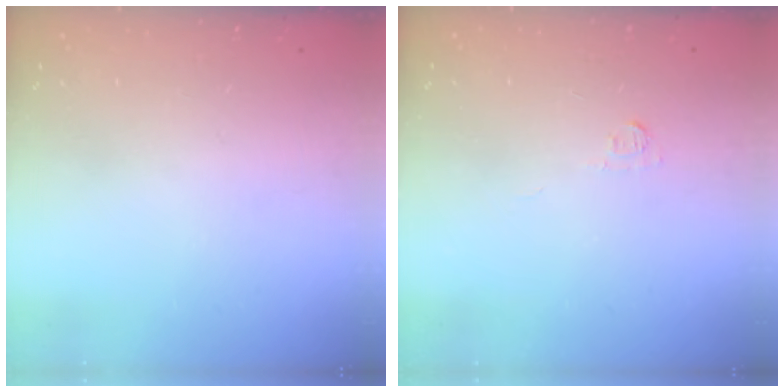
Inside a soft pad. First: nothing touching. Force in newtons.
{"total": 3.3, "press": 3.3, "slide": 0.5}